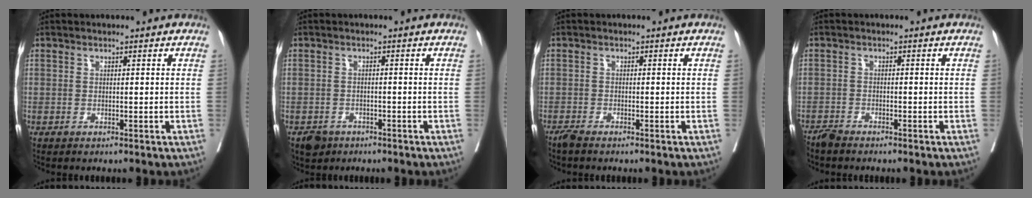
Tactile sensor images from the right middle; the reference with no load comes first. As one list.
[{"total": 2.9, "force": [-2.0, 2.1, 0.4], "torque": [-0.008, 0.005, -0.031]}, {"total": 1.1, "force": [-1.0, 0.0, 0.4], "torque": [-0.012, -0.003, -0.022]}, {"total": 1.6, "force": [-1.6, 0.2, 0.2], "torque": [-0.004, -0.003, -0.030]}]